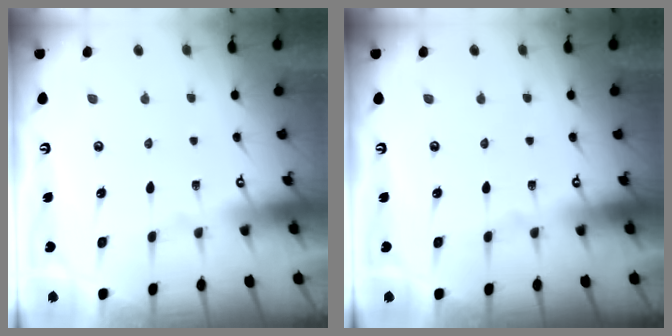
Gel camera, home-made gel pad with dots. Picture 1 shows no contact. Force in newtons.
{"total": 0.0}